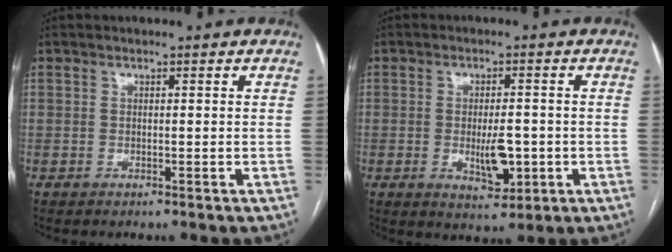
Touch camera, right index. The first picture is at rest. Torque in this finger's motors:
{"motor_torque": [-0.13, 0.06, 0.04, 0.04]}